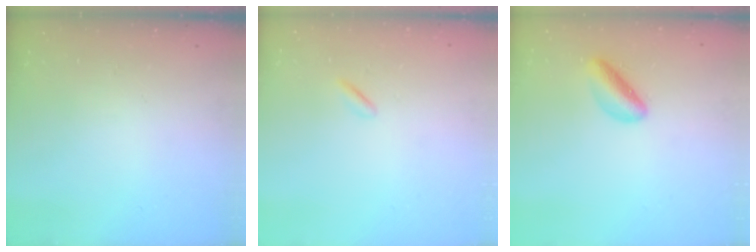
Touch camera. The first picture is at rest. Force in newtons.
{"total": 0.5, "press": 0.3, "slide": 0.4}
{"total": 5.1, "press": 5.0, "slide": 1.1}